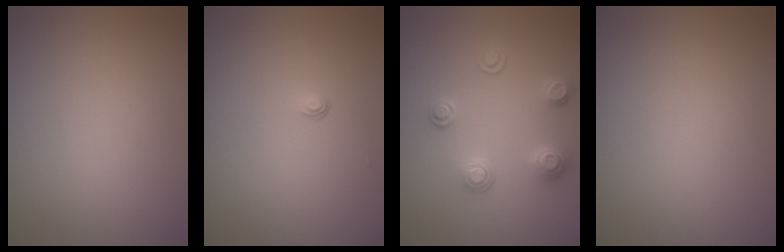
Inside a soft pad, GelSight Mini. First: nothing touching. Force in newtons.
{"total": 0.6, "press": 0.3, "slide": 0.5}
{"total": 2.7, "press": 2.5, "slide": 0.9}
{"total": 0.0}